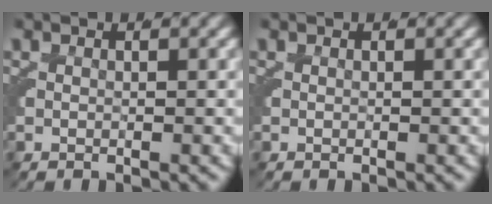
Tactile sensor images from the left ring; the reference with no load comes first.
{"total": 0.0}